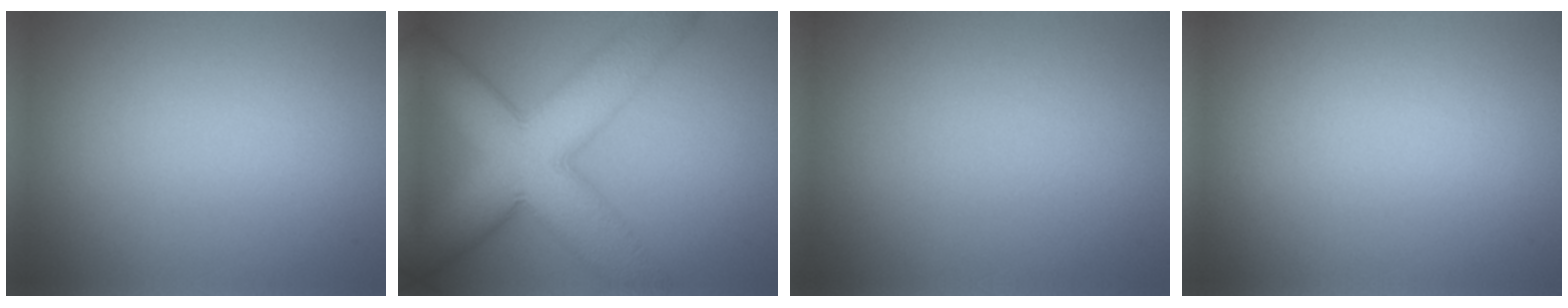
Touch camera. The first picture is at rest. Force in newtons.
{"total": 12.1, "press": 12.1, "slide": 0.5}
{"total": 0.0}
{"total": 0.0}